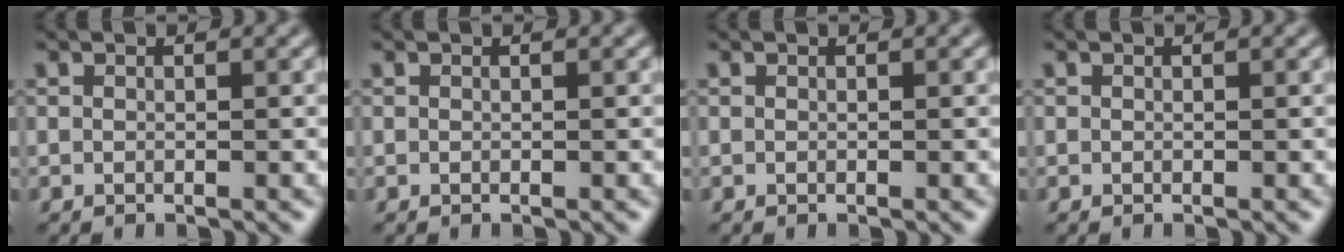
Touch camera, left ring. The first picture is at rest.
{"total": 0.0}
{"total": 0.0}
{"total": 0.0}